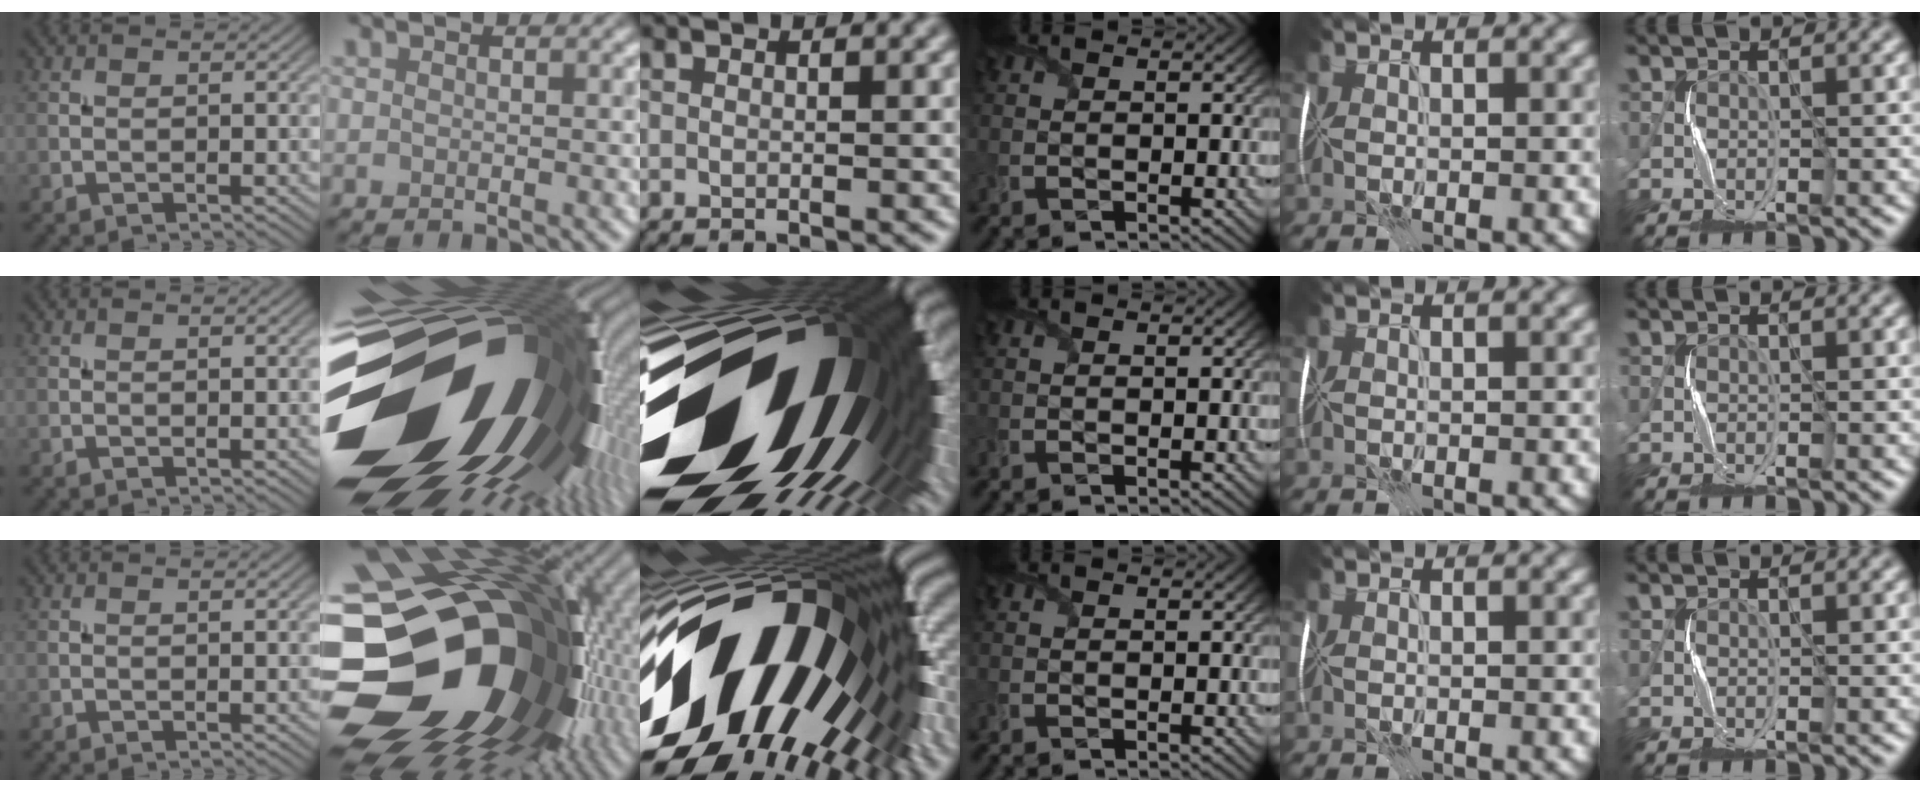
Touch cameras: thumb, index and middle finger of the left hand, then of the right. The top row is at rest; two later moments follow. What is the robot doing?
{"motion": "fold", "object": "shipping label"}